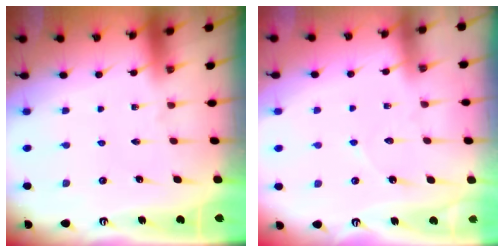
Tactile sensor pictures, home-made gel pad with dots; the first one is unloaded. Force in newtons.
{"total": 3.9, "press": 3.9, "slide": 0.3}